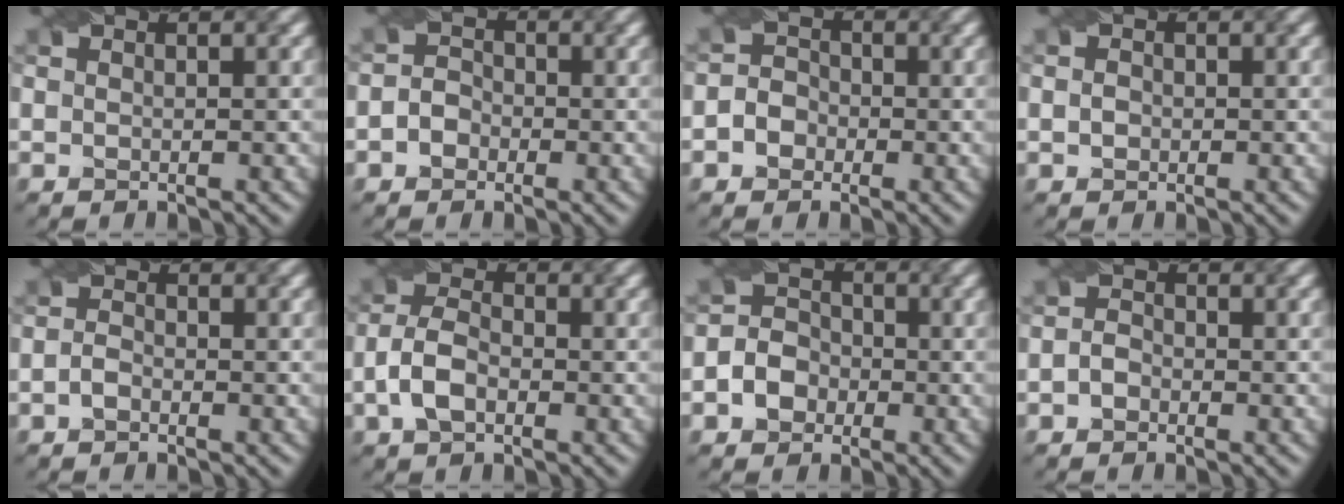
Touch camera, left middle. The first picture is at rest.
{"total": 2.0, "force": [-1.1, 1.5, 0.7], "torque": [0.001, 0.004, -0.024]}
{"total": 2.8, "force": [-1.2, 2.3, 0.8], "torque": [0.005, 0.010, -0.029]}
{"total": 0.9, "force": [-0.3, 0.7, 0.3], "torque": [-0.006, 0.003, -0.007]}
{"total": 1.1, "force": [-0.9, 0.4, 0.6], "torque": [-0.017, 0.004, -0.017]}
{"total": 3.6, "force": [-1.5, 2.1, 2.5], "torque": [-0.059, 0.006, -0.031]}
{"total": 4.2, "force": [-1.6, 3.5, 1.6], "torque": [-0.014, 0.010, -0.041]}
{"total": 1.3, "force": [-0.9, 0.8, 0.6], "torque": [-0.012, 0.003, -0.018]}